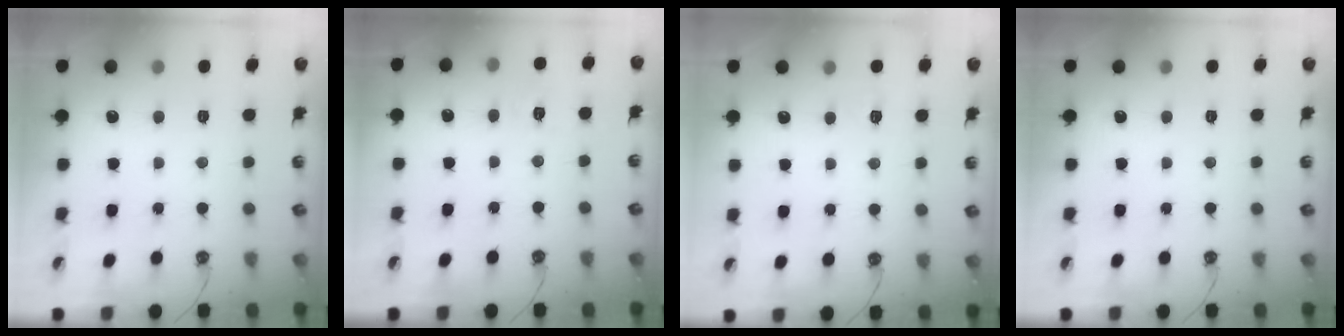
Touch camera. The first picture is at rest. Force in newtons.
{"total": 8.7, "press": 8.6, "slide": 0.8}
{"total": 2.8, "press": 2.8, "slide": 0.4}
{"total": 0.0}